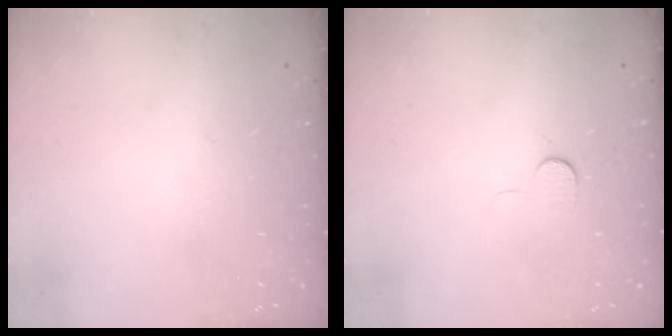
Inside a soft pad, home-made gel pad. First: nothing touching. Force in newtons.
{"total": 5.6, "press": 5.6, "slide": 0.4}